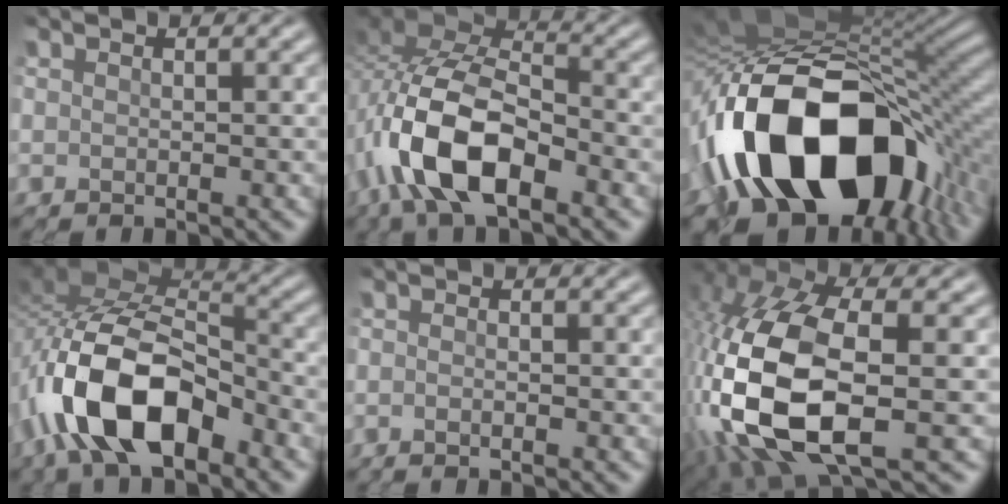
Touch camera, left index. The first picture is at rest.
{"total": 10.9, "force": [-5.1, 4.6, 8.4], "torque": [-0.179, 0.007, -0.101]}
{"total": 17.1, "force": [-6.3, 9.3, 12.8], "torque": [-0.232, -0.003, -0.097]}
{"total": 12.3, "force": [-6.0, 5.5, 9.3], "torque": [-0.184, 0.008, -0.115]}
{"total": 0.6, "force": [-0.4, -0.3, 0.3], "torque": [-0.012, 0.003, -0.007]}
{"total": 14.0, "force": [-2.7, 6.0, 12.3], "torque": [-0.302, 0.004, -0.055]}